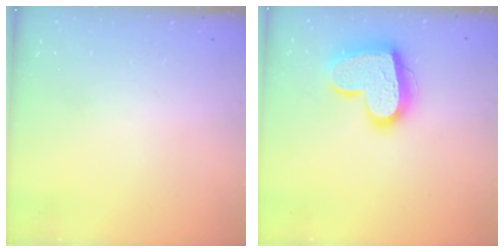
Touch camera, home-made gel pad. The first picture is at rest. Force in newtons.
{"total": 18.3, "press": 18.2, "slide": 1.7}